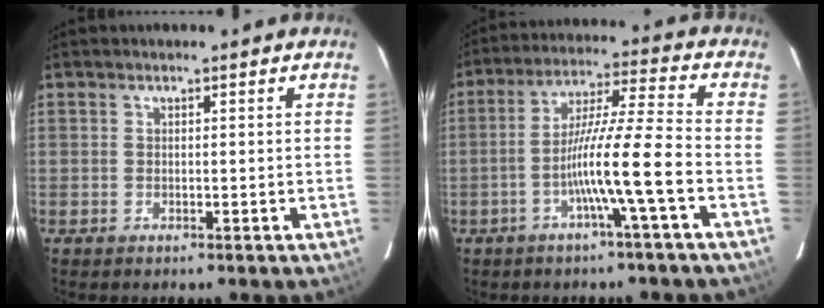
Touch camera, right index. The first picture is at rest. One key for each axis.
{"total": 11.1, "fx": -3.9, "fy": -1.4, "fz": 10.3, "tx": -0.187, "ty": 0.008, "tz": -0.072}